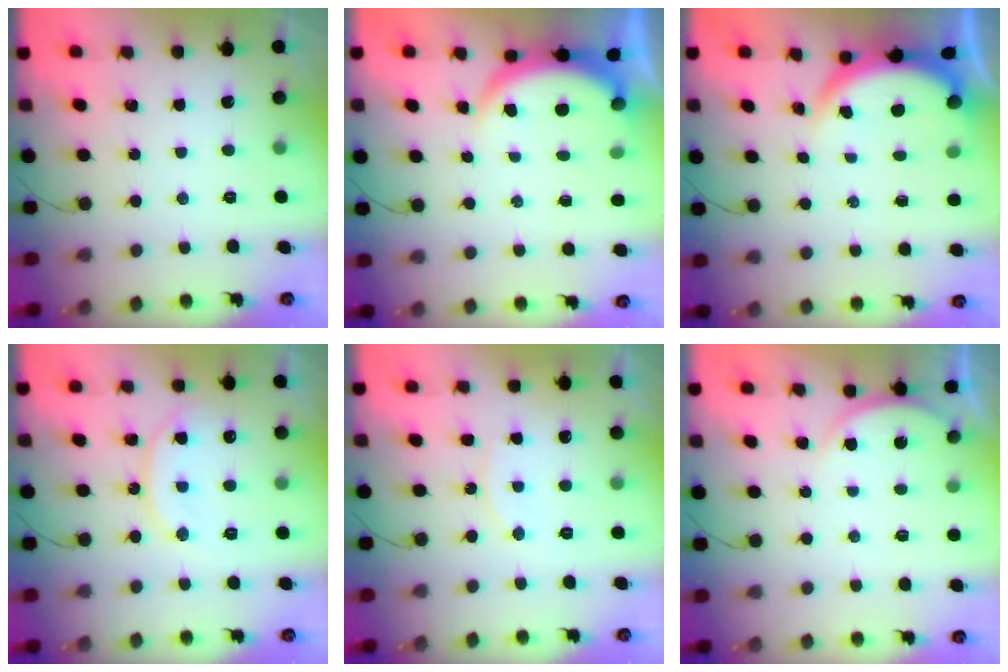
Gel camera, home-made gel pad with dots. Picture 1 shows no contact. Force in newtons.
{"total": 4.9, "press": 4.9, "slide": 0.4}
{"total": 3.8, "press": 3.8, "slide": 0.1}
{"total": 11.0, "press": 11.0, "slide": 0.7}
{"total": 7.1, "press": 7.0, "slide": 0.4}
{"total": 3.1, "press": 3.0, "slide": 0.5}